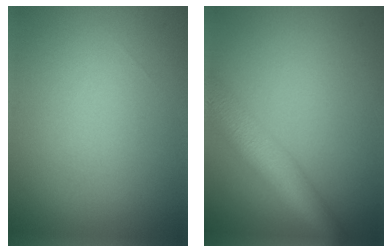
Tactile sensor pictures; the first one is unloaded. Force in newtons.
{"total": 7.9, "press": 7.9, "slide": 0.4}